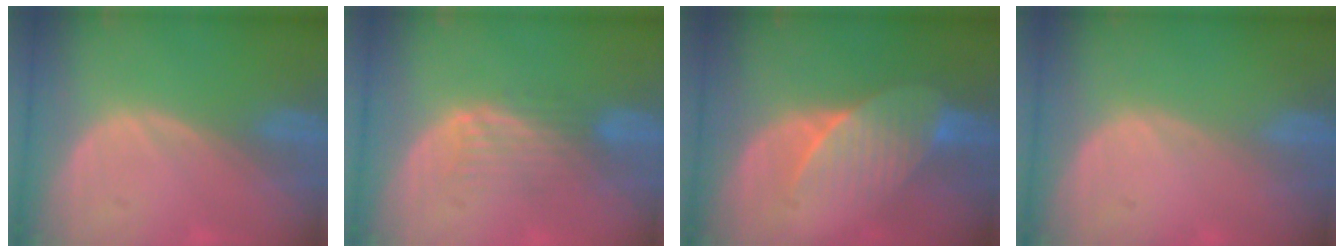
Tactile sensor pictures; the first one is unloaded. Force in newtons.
{"total": 4.5, "press": 3.8, "slide": 2.3}
{"total": 7.2, "press": 6.6, "slide": 2.9}
{"total": 0.0}